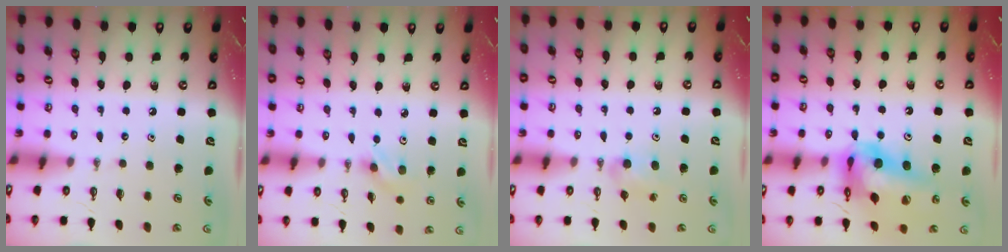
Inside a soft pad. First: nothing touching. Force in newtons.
{"total": 2.9, "press": 2.6, "slide": 1.4}
{"total": 8.1, "press": 4.5, "slide": 6.8}
{"total": 19.1, "press": 19.0, "slide": 2.0}